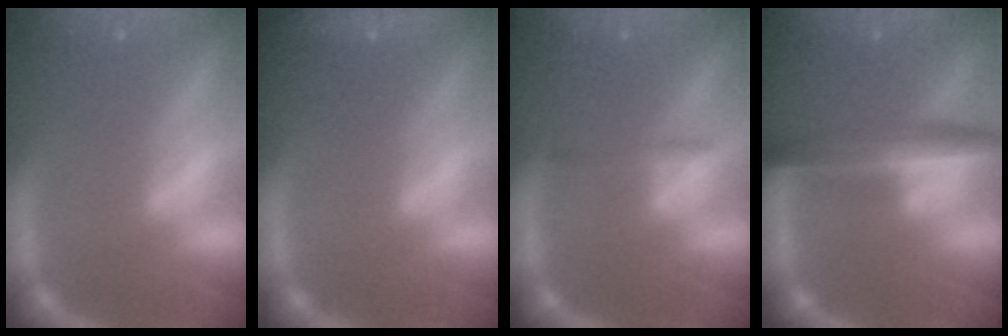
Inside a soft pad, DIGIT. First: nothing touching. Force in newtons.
{"total": 2.9}
{"total": 1.4}
{"total": 5.0}